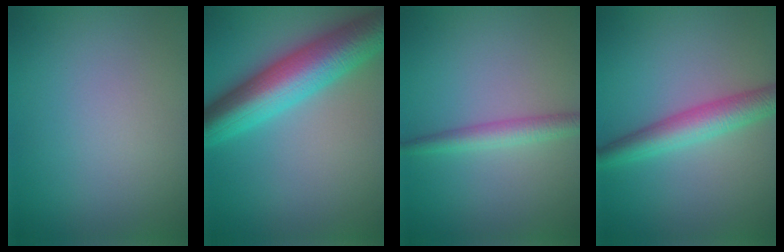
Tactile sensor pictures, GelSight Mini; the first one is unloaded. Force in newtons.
{"total": 9.5, "press": 9.5, "slide": 0.1}
{"total": 2.3, "press": 2.3, "slide": 0.1}
{"total": 4.2, "press": 4.2, "slide": 0.1}